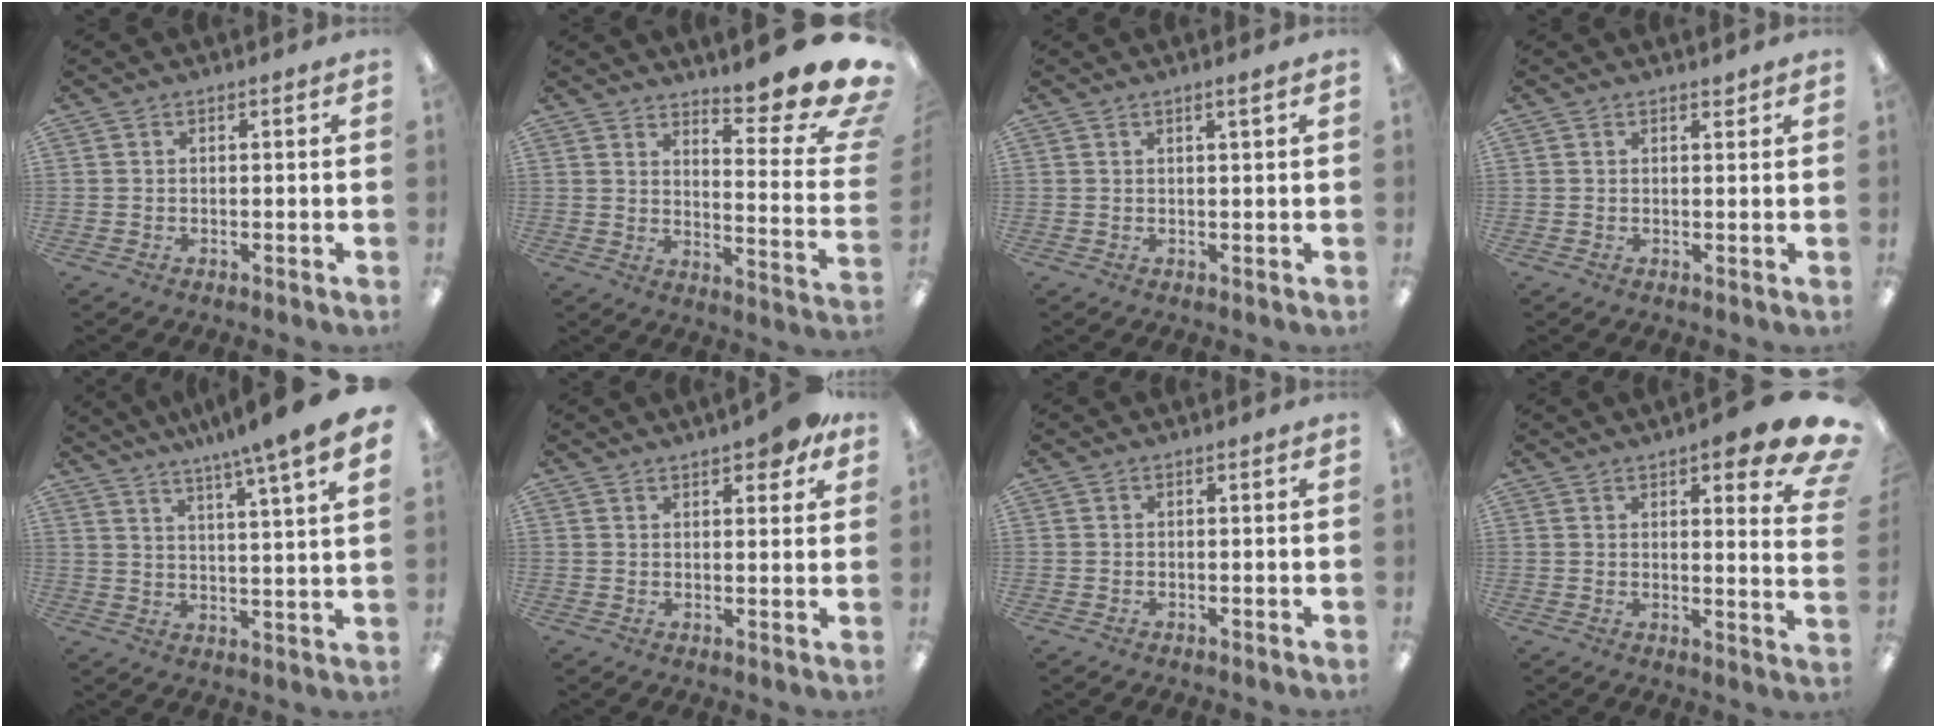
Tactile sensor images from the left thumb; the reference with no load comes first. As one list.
[{"total": 12.8, "force": [10.1, 2.3, 7.5], "torque": [-0.085, -0.109, 0.163]}, {"total": 1.6, "force": [1.1, 0.1, 1.2], "torque": [-0.025, 0.000, 0.018]}, {"total": 1.1, "force": [1.0, 0.3, 0.3], "torque": [0.001, -0.005, 0.017]}, {"total": 8.1, "force": [6.6, -0.4, 4.6], "torque": [-0.076, -0.052, 0.105]}, {"total": 5.2, "force": [3.7, 1.8, 3.1], "torque": [-0.030, -0.020, 0.059]}, {"total": 0.0}, {"total": 9.7, "force": [6.2, 2.8, 7.0], "torque": [-0.073, -0.043, 0.097]}]